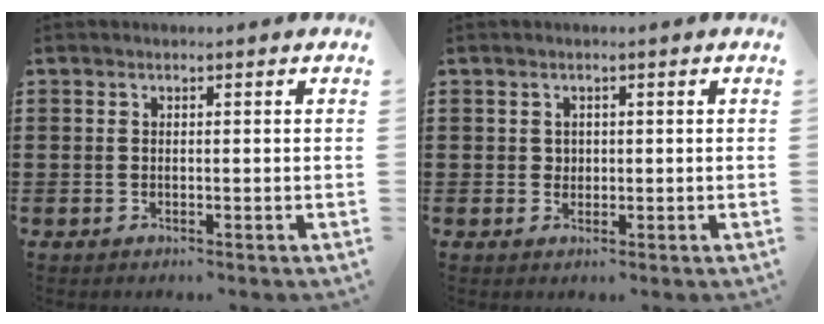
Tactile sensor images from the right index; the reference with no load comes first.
{"total": 1.1, "force": [0.4, 1.1, 0.2], "torque": [-0.007, 0.005, 0.007]}